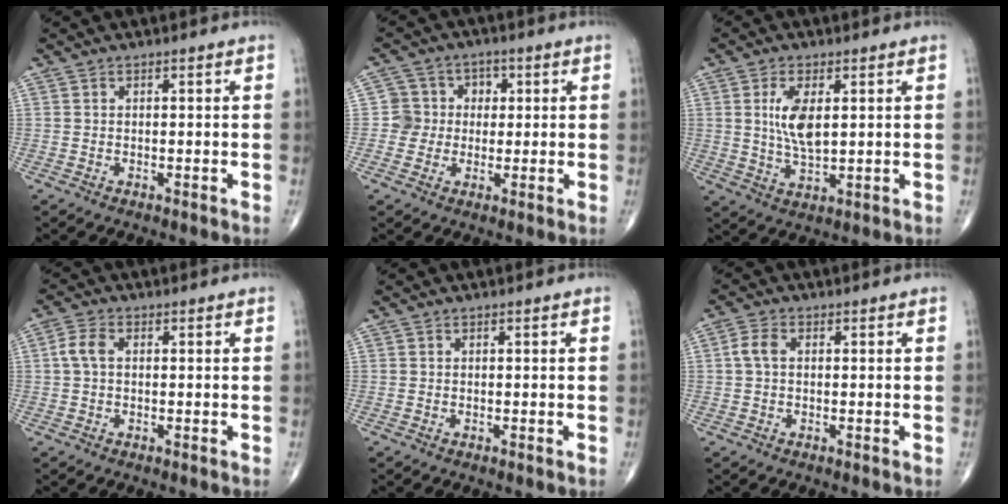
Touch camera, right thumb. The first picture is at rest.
{"total": 5.8, "force": [0.3, 5.7, 0.7], "torque": [0.035, 0.015, -0.004]}
{"total": 7.3, "force": [1.6, 3.1, 6.3], "torque": [-0.123, -0.013, 0.036]}
{"total": 3.4, "force": [0.4, 2.1, 2.7], "torque": [-0.063, 0.009, 0.004]}
{"total": 0.0}
{"total": 2.9, "force": [0.3, 1.7, 2.3], "torque": [-0.052, 0.008, 0.003]}